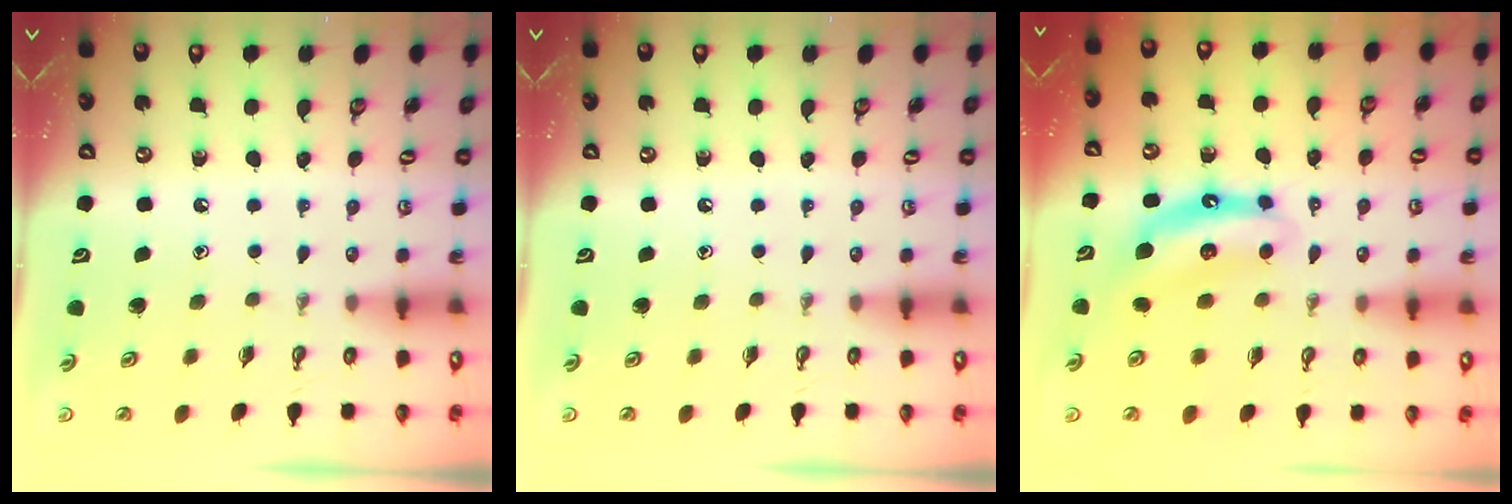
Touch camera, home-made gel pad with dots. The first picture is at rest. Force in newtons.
{"total": 0.0}
{"total": 7.9, "press": 7.9, "slide": 0.4}